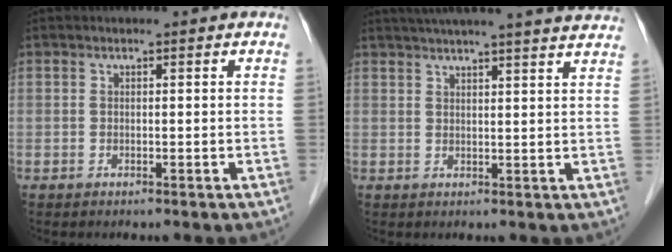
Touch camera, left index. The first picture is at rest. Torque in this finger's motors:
{"motor_torque": [-0.59, -0.75, 0.36, 0.10]}